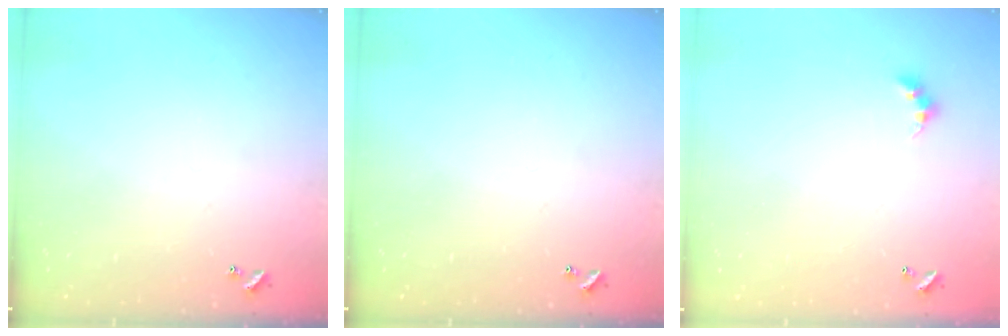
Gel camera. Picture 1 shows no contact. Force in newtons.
{"total": 0.0}
{"total": 3.0, "press": 2.9, "slide": 0.5}